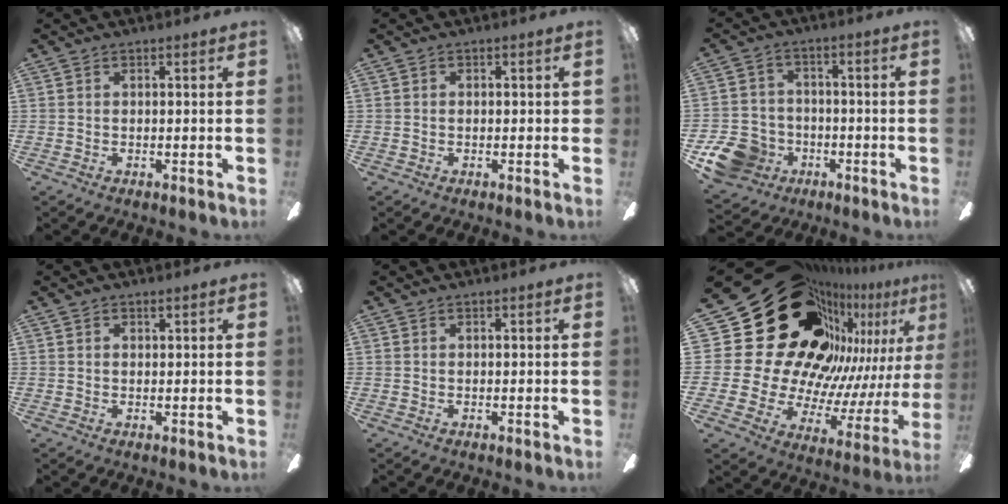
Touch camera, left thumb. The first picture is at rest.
{"total": 0.9, "force": [-0.2, 0.7, 0.6], "torque": [-0.010, 0.004, -0.005]}
{"total": 11.5, "force": [-5.9, 8.8, 4.3], "torque": [-0.095, 0.040, -0.102]}
{"total": 0.6, "force": [0.4, 0.4, 0.3], "torque": [0.001, -0.001, 0.006]}
{"total": 0.0}
{"total": 36.7, "force": [17.7, 22.3, 23.1], "torque": [-0.375, -0.159, 0.387]}